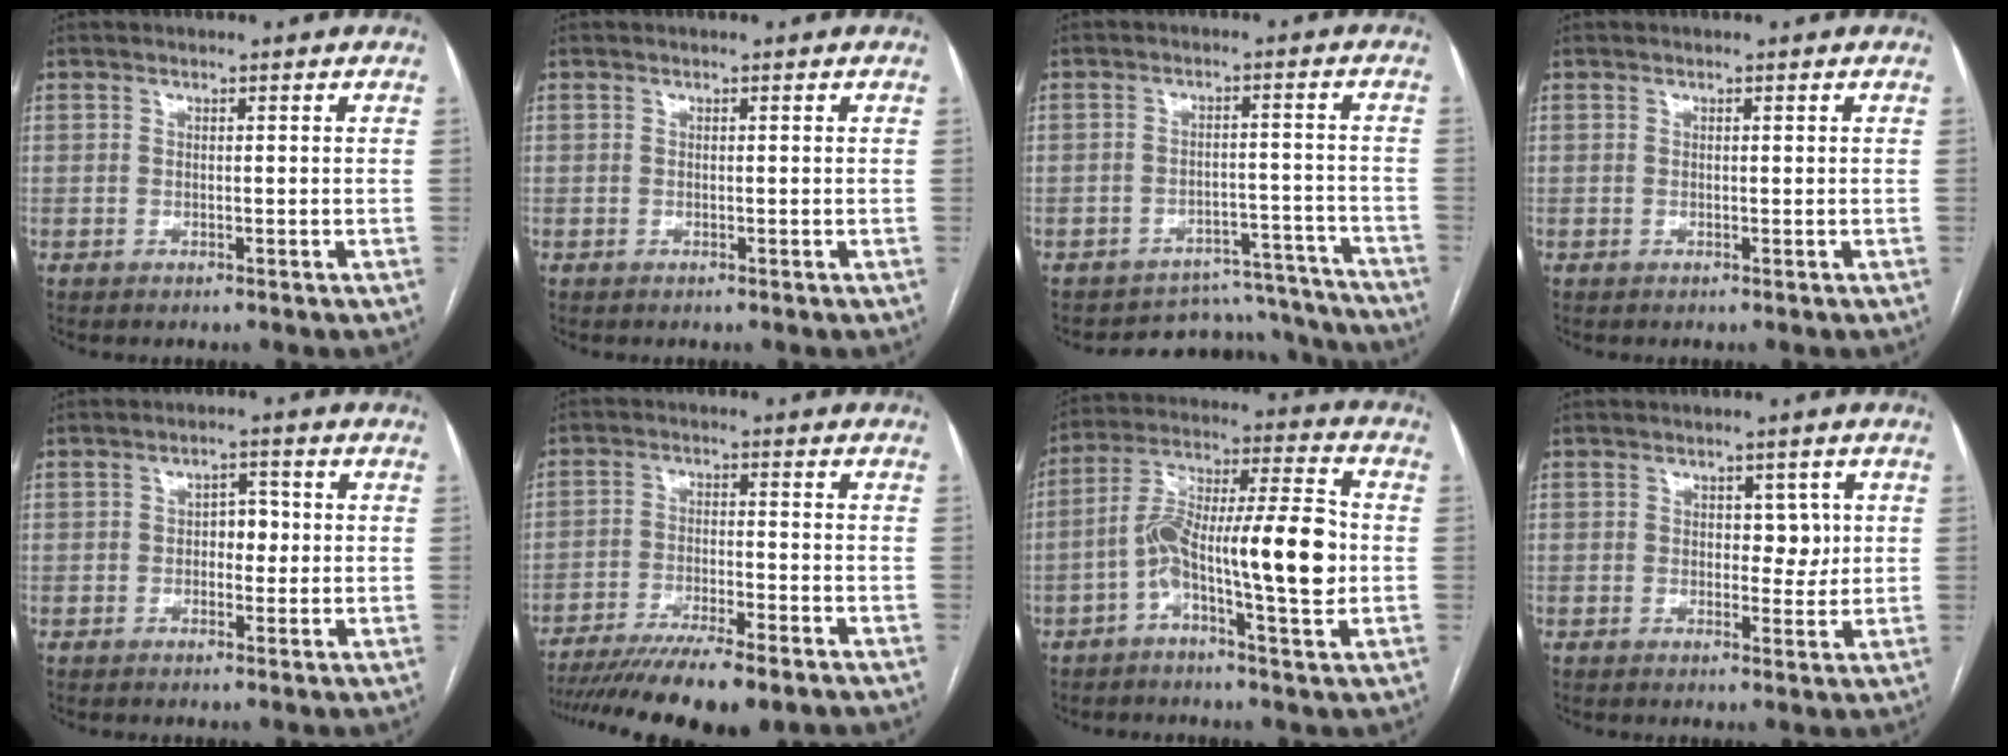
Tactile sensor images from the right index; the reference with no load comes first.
{"total": 0.0}
{"total": 11.7, "force": [-11.2, 3.3, -0.9], "torque": [0.036, 0.051, -0.139]}
{"total": 0.0}
{"total": 3.1, "force": [-0.1, 1.9, 2.4], "torque": [-0.030, 0.010, -0.002]}
{"total": 16.9, "force": [-13.7, 1.9, 9.8], "torque": [-0.150, -0.031, -0.213]}
{"total": 15.7, "force": [-2.9, 2.5, 15.2], "torque": [-0.265, 0.027, -0.048]}
{"total": 3.3, "force": [0.8, 2.0, 2.6], "torque": [-0.026, 0.002, 0.012]}